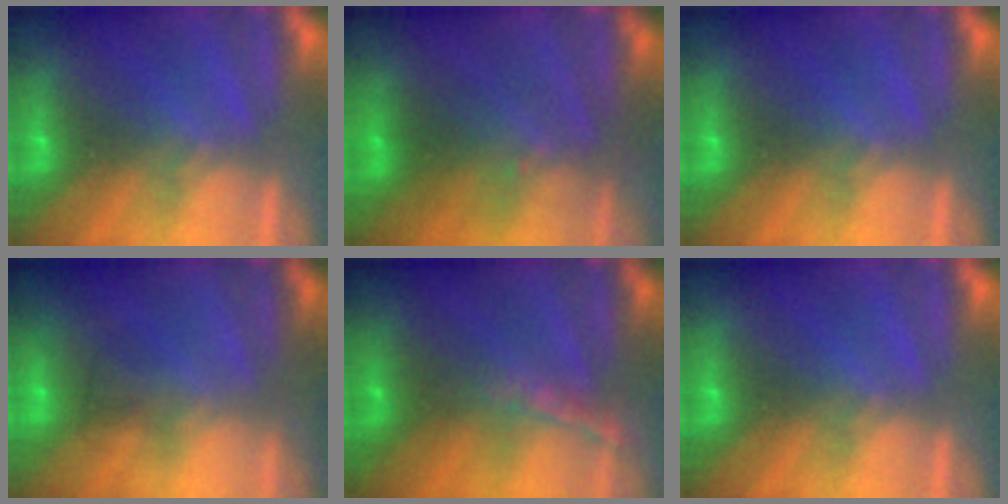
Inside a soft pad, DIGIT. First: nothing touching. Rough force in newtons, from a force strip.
{"total": 2.4}
{"total": 0.0}
{"total": 1.6}
{"total": 1.6}
{"total": 0.0}